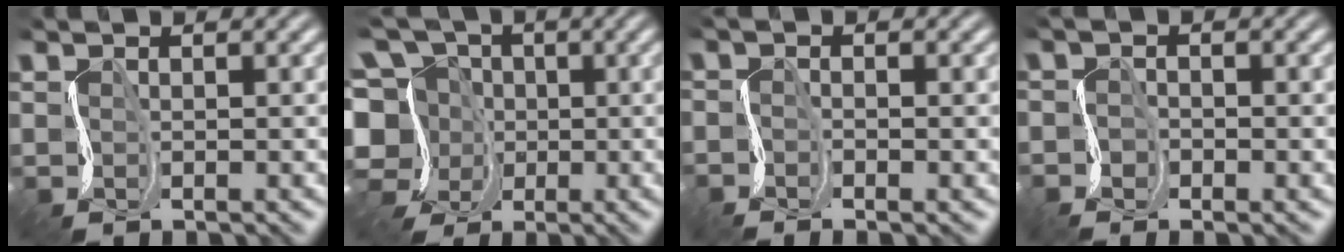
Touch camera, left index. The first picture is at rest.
{"total": 9.0, "force": [-4.9, 7.1, 2.6], "torque": [-0.059, 0.000, -0.098]}
{"total": 1.5, "force": [-1.5, -0.4, -0.1], "torque": [0.019, -0.010, -0.039]}
{"total": 1.9, "force": [-1.9, 0.4, 0.1], "torque": [0.013, -0.012, -0.034]}